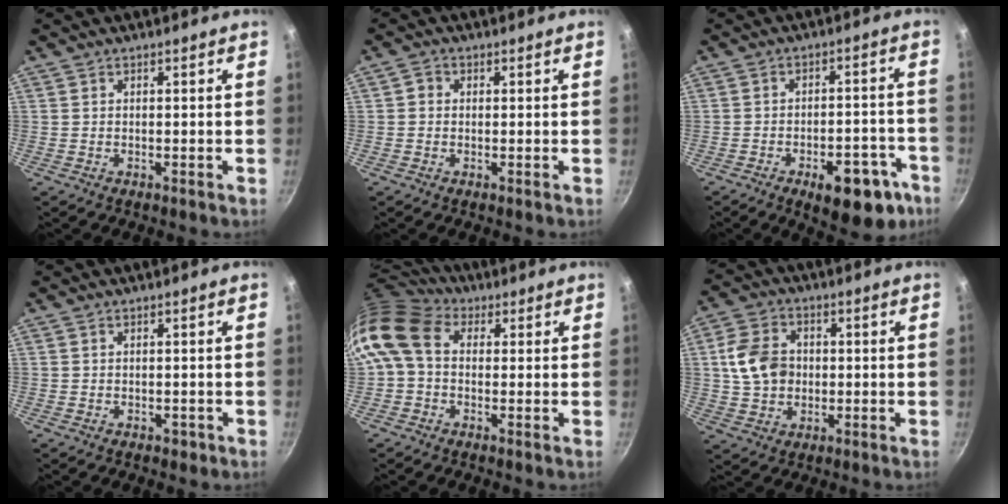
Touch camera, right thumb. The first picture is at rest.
{"total": 1.9, "force": [-0.1, 1.7, 0.9], "torque": [-0.015, 0.007, -0.006]}
{"total": 14.0, "force": [-7.4, 6.6, 9.9], "torque": [-0.082, 0.049, -0.088]}
{"total": 1.6, "force": [-0.8, 1.1, 0.8], "torque": [-0.007, 0.009, -0.006]}
{"total": 10.5, "force": [1.1, 7.9, 6.8], "torque": [-0.132, 0.023, 0.001]}
{"total": 9.8, "force": [0.5, 7.8, 6.0], "torque": [-0.092, 0.011, 0.003]}